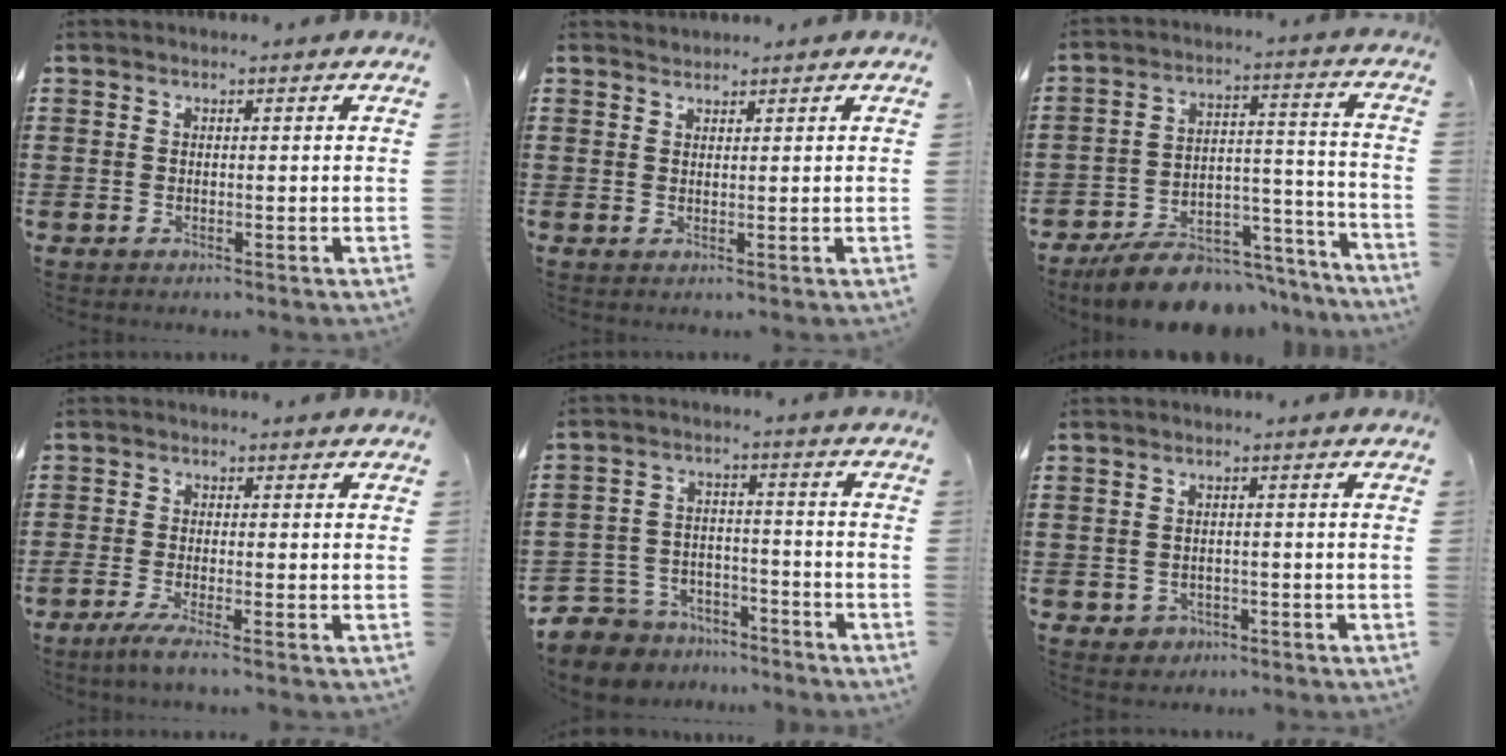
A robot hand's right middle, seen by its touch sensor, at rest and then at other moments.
{"total": 1.0, "force": [1.0, 0.2, -0.3], "torque": [0.003, -0.001, 0.020]}
{"total": 8.8, "force": [-7.7, 3.2, 2.7], "torque": [-0.036, 0.040, -0.142]}
{"total": 2.7, "force": [-1.8, -0.1, 1.9], "torque": [-0.046, -0.008, -0.037]}
{"total": 7.3, "force": [-6.9, 2.3, 0.2], "torque": [-0.028, 0.016, -0.143]}
{"total": 1.6, "force": [-1.1, 1.1, 0.0], "torque": [-0.007, 0.002, -0.027]}